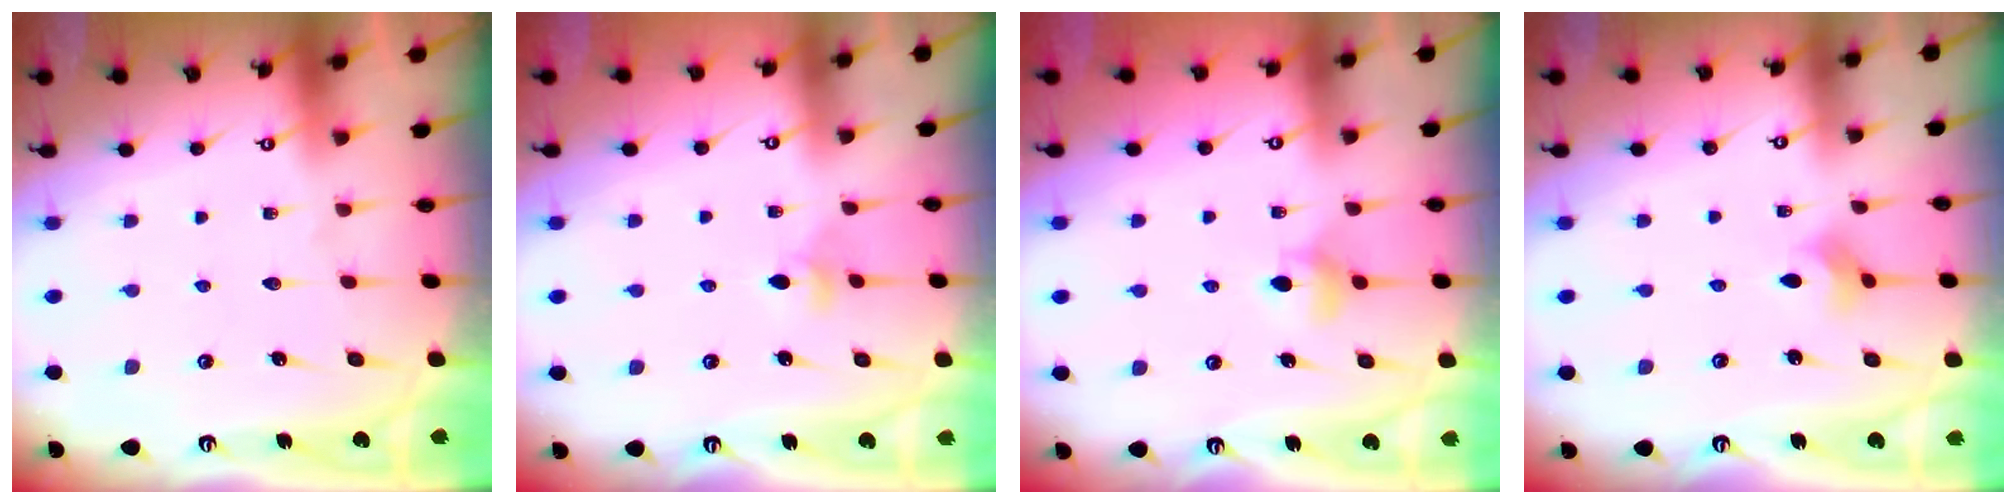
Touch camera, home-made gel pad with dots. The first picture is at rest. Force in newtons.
{"total": 2.9, "press": 2.8, "slide": 0.6}
{"total": 4.7, "press": 4.7, "slide": 0.7}
{"total": 2.8, "press": 2.8, "slide": 0.7}